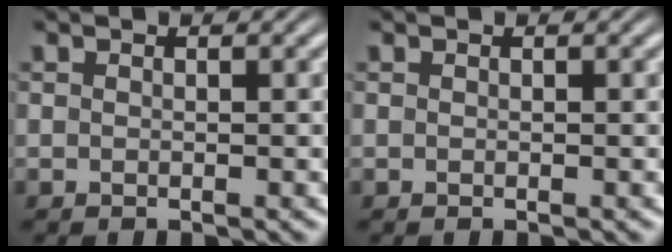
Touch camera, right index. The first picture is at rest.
{"total": 0.0}